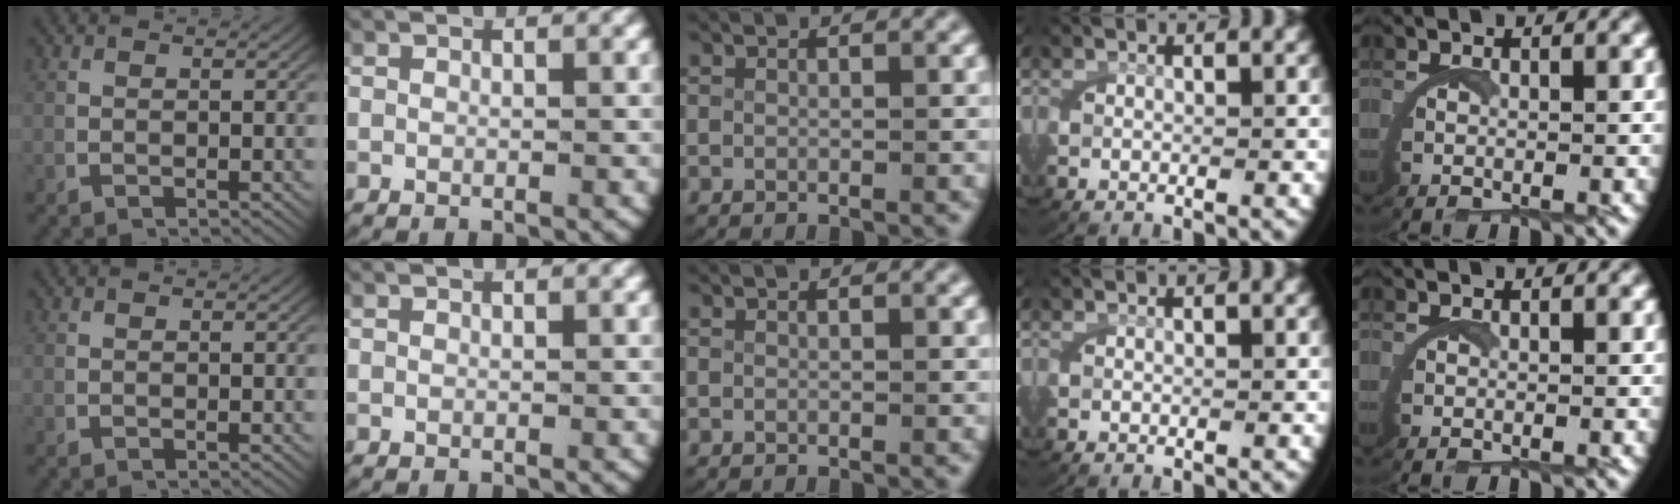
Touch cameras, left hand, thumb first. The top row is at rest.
{}